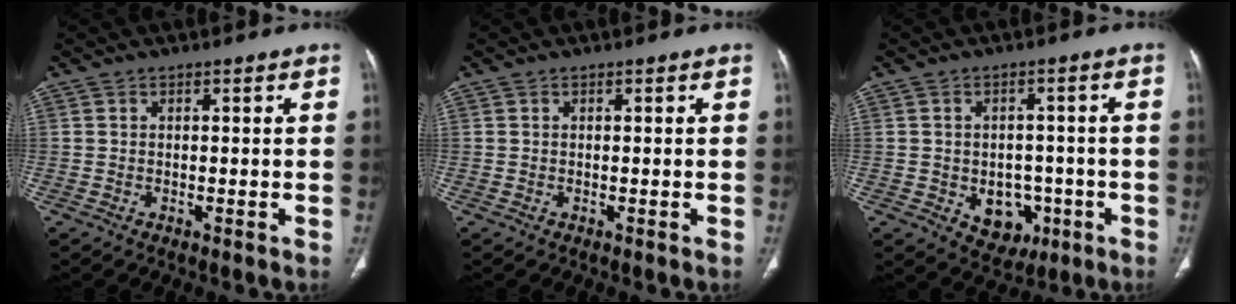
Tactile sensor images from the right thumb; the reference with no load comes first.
{"total": 0.0}
{"total": 7.8, "force": [-2.4, 6.0, 4.2], "torque": [-0.023, 0.017, -0.018]}